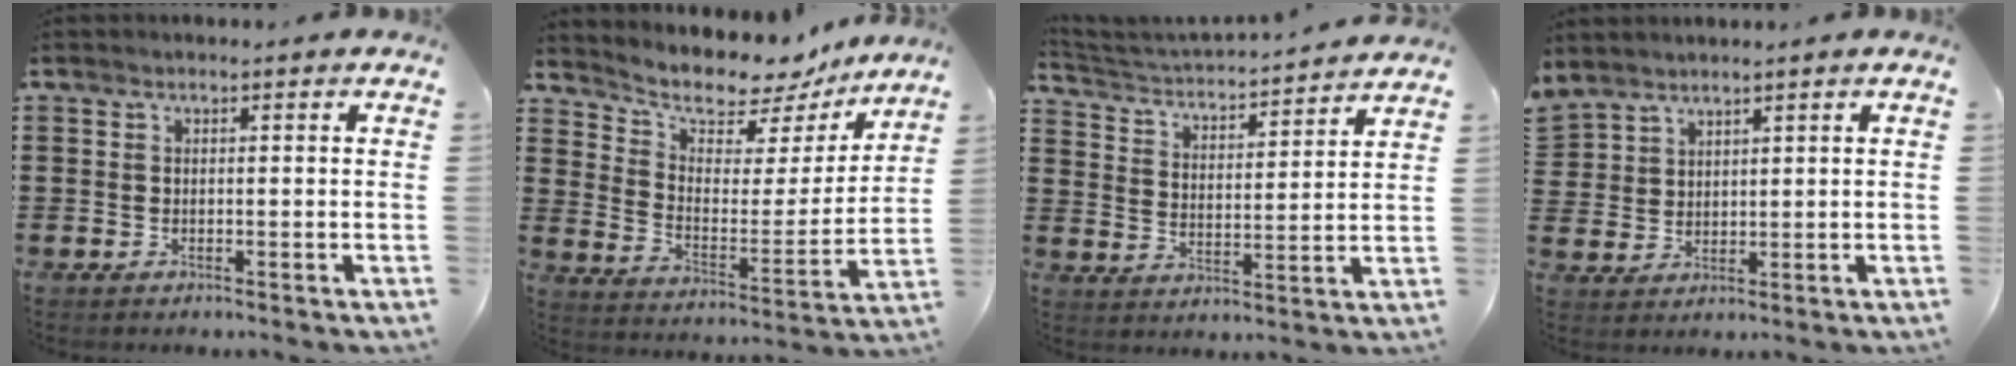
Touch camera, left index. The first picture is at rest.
{"total": 7.8, "force": [7.1, 2.7, 1.6], "torque": [-0.052, -0.064, 0.119]}
{"total": 2.9, "force": [2.8, 0.1, 0.5], "torque": [-0.031, -0.031, 0.038]}
{"total": 3.3, "force": [2.8, 1.7, -0.4], "torque": [-0.007, -0.002, 0.056]}